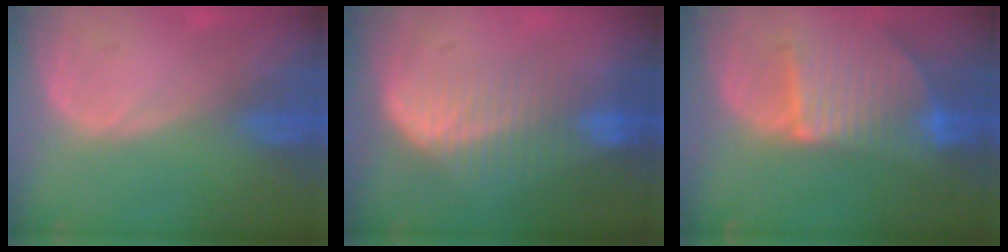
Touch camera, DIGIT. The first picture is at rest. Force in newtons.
{"total": 7.3, "press": 6.7, "slide": 2.9}
{"total": 9.4, "press": 8.2, "slide": 4.7}